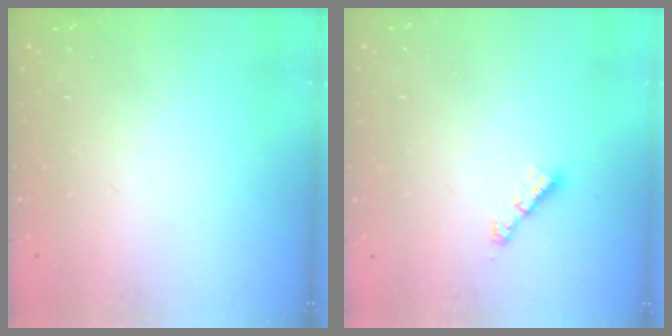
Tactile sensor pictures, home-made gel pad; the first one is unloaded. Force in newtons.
{"total": 2.4, "press": 2.4, "slide": 0.3}